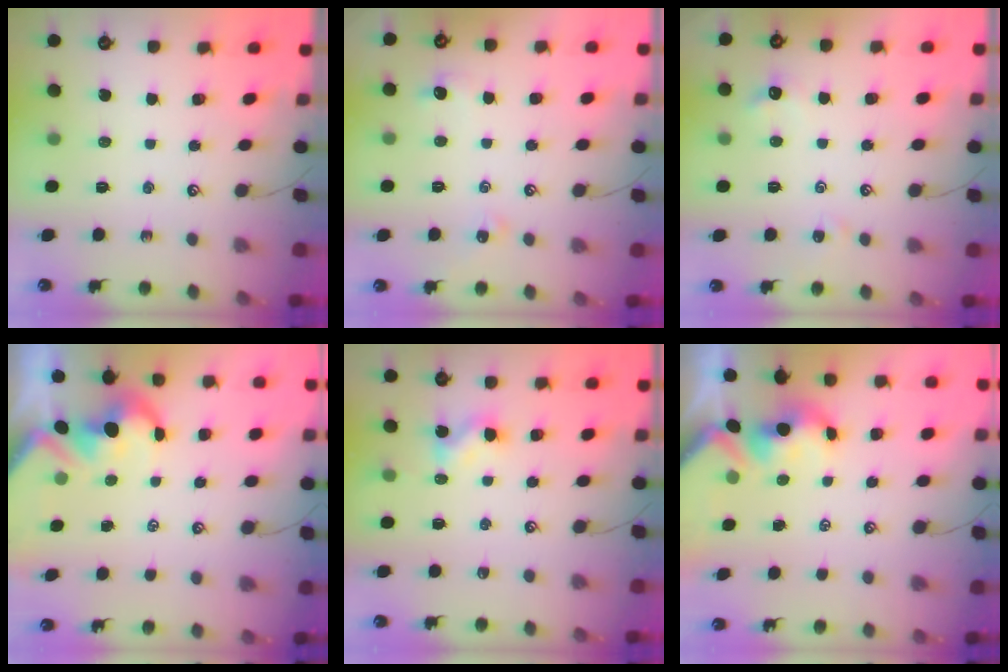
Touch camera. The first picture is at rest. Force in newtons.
{"total": 2.5, "press": 2.4, "slide": 0.6}
{"total": 2.3, "press": 2.2, "slide": 0.6}
{"total": 2.4, "press": 2.1, "slide": 1.1}
{"total": 3.0, "press": 2.9, "slide": 0.4}
{"total": 1.5, "press": 1.3, "slide": 0.7}